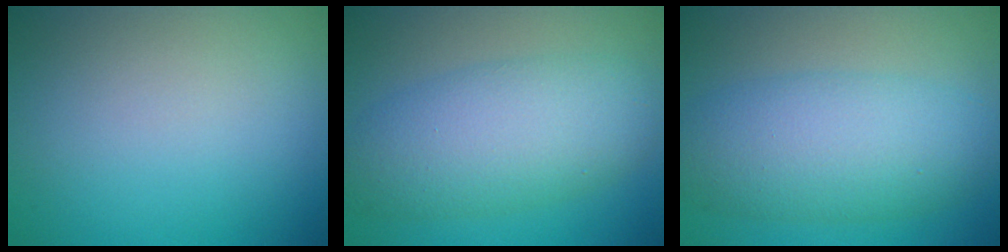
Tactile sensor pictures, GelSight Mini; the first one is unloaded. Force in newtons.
{"total": 7.3, "press": 7.3, "slide": 0.3}
{"total": 7.4, "press": 7.4, "slide": 0.2}